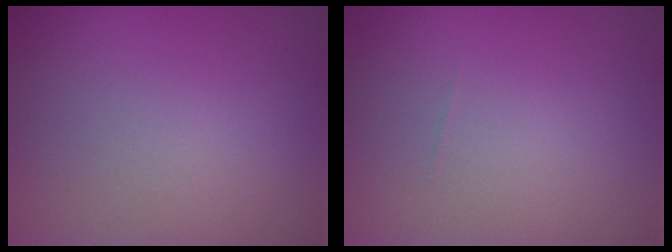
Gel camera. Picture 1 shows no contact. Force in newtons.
{"total": 0.0}